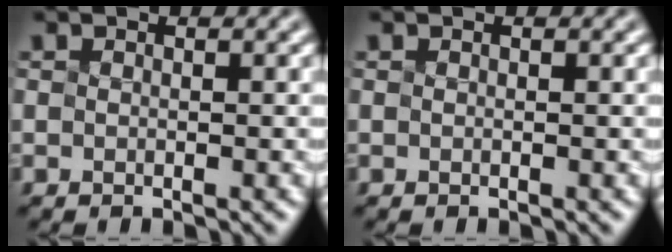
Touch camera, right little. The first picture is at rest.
{"total": 0.0}